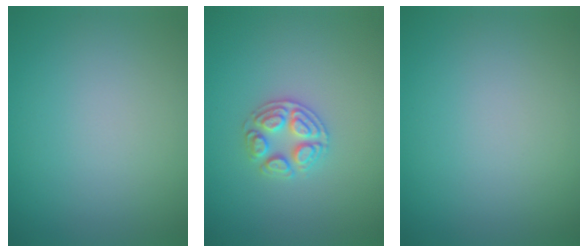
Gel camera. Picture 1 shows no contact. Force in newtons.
{"total": 2.7, "press": 2.6, "slide": 0.7}
{"total": 0.0}